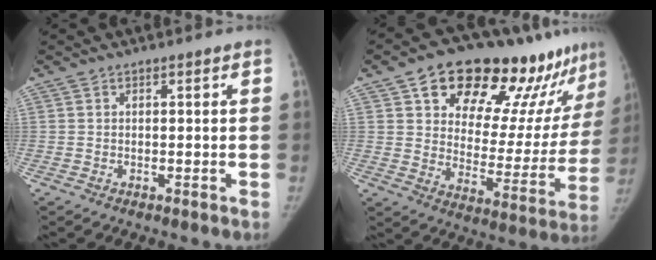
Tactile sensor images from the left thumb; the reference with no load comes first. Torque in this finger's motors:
{"motor_torque": [1.96, 1.96, 1.20, -1.57, 0.34]}